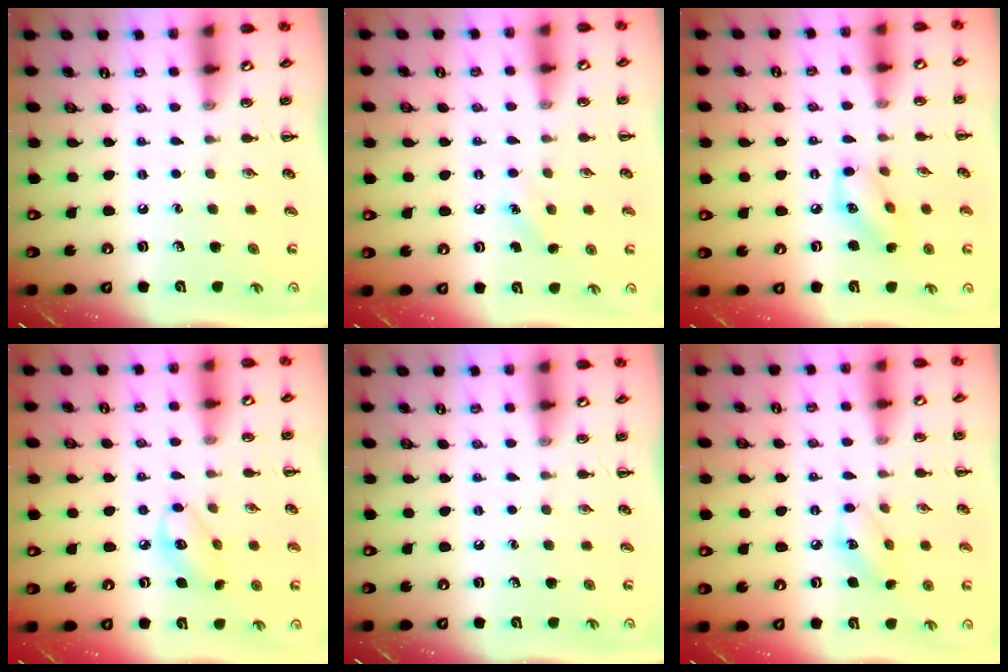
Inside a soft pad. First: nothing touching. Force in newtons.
{"total": 6.4, "press": 6.1, "slide": 1.8}
{"total": 8.0, "press": 8.0, "slide": 0.4}
{"total": 6.4, "press": 6.4, "slide": 0.6}
{"total": 0.0}
{"total": 6.5, "press": 6.4, "slide": 1.0}